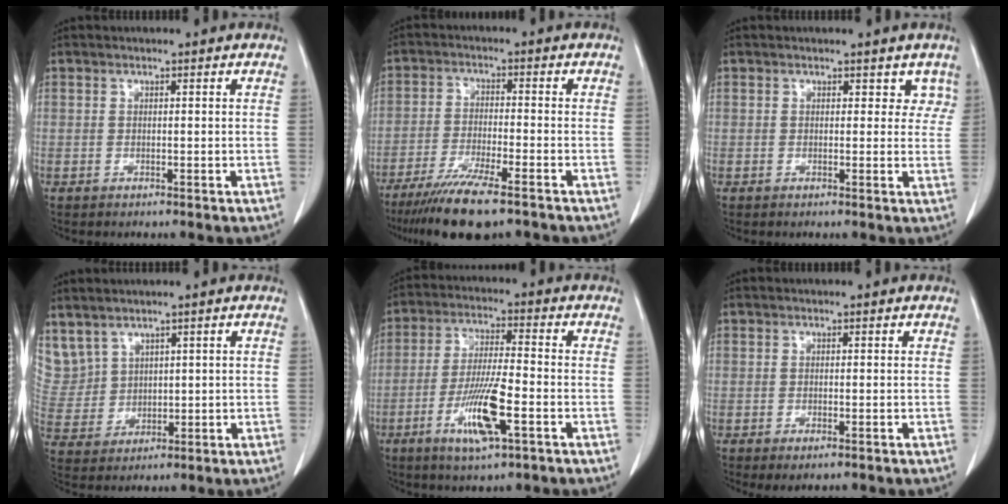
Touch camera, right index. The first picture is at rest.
{"total": 11.1, "force": [-8.3, 1.1, 7.3], "torque": [-0.121, -0.027, -0.137]}
{"total": 3.2, "force": [2.2, 2.1, 1.2], "torque": [0.018, -0.001, 0.021]}
{"total": 10.7, "force": [6.0, 8.4, 2.9], "torque": [-0.105, 0.032, 0.153]}
{"total": 10.4, "force": [-4.1, 1.3, 9.5], "torque": [-0.182, -0.011, -0.073]}
{"total": 1.6, "force": [-0.6, 0.5, 1.4], "torque": [-0.021, -0.003, -0.006]}